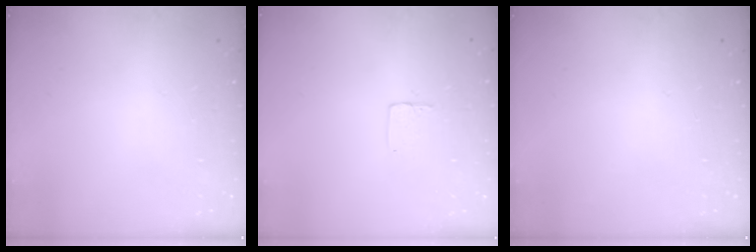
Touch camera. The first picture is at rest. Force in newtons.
{"total": 3.9, "press": 3.9, "slide": 0.1}
{"total": 0.0}